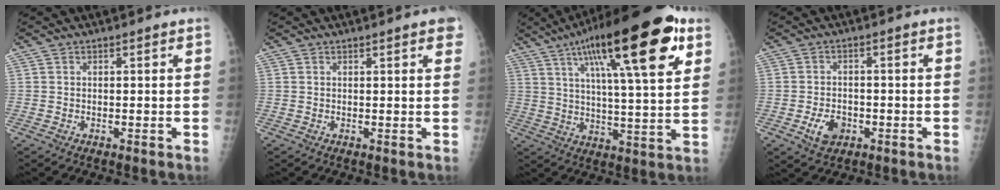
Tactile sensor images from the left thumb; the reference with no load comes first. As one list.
[{"total": 2.9, "force": [1.7, 0.7, 2.3], "torque": [-0.019, 0.001, 0.016]}, {"total": 25.2, "force": [12.2, 6.6, 21.0], "torque": [-0.312, -0.014, 0.184]}, {"total": 5.1, "force": [-2.0, 3.6, 3.0], "torque": [-0.043, 0.007, -0.032]}]